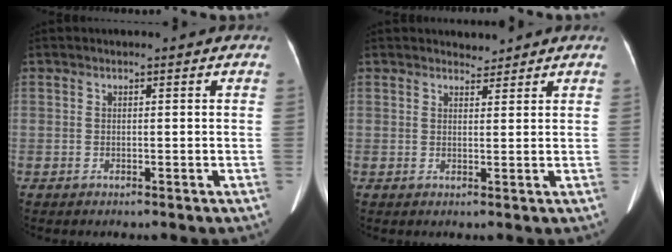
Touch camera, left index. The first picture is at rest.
{"total": 1.5, "force": [1.4, 0.4, -0.2], "torque": [-0.001, -0.002, 0.022]}